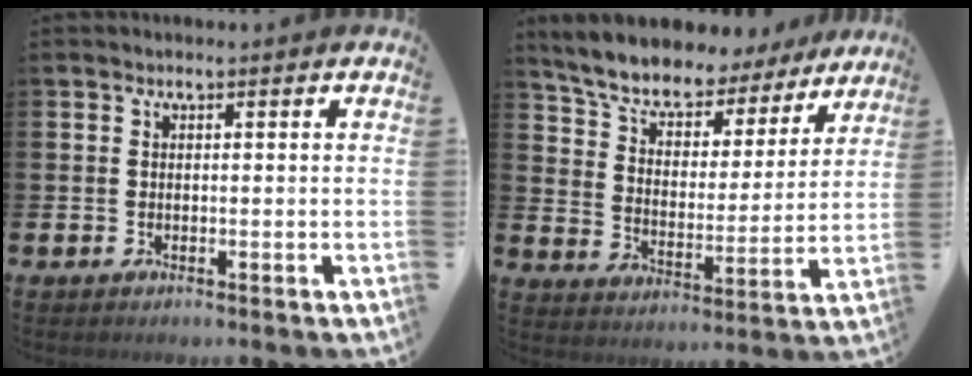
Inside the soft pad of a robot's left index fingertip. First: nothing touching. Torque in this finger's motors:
{"motor_torque": [1.97, -0.17, 1.05, 0.19]}